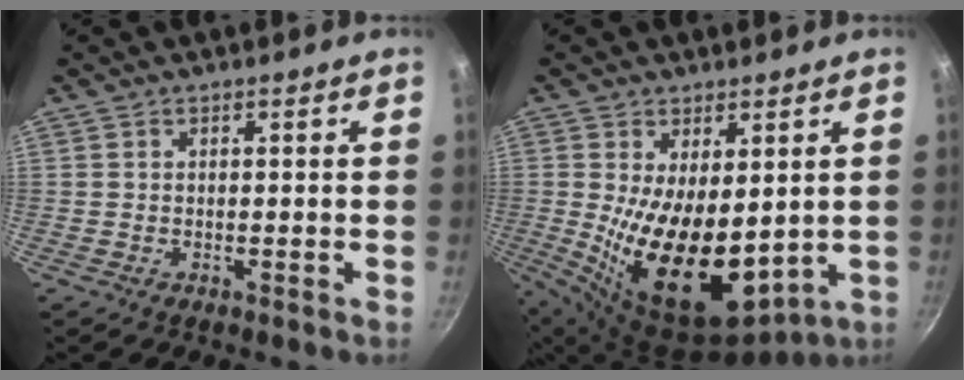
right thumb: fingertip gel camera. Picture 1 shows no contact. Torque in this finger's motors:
{"motor_torque": [-0.52, 1.84, 2.18, 0.48, 0.31]}